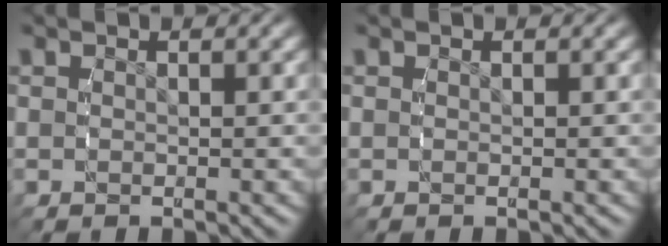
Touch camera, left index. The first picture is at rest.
{"total": 0.0}